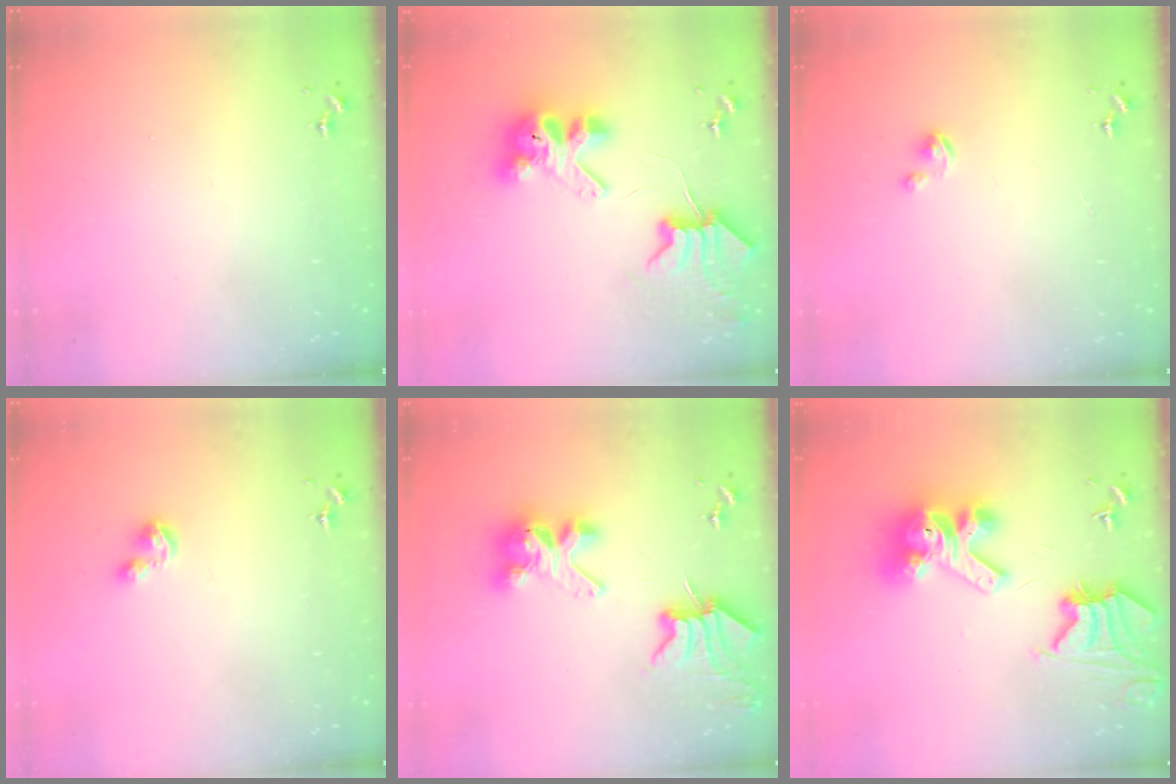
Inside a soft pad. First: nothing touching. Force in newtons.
{"total": 9.1, "press": 9.1, "slide": 1.1}
{"total": 3.3, "press": 3.3, "slide": 0.2}
{"total": 4.0, "press": 4.0, "slide": 0.4}
{"total": 9.8, "press": 9.8, "slide": 1.0}
{"total": 16.2, "press": 16.1, "slide": 2.1}